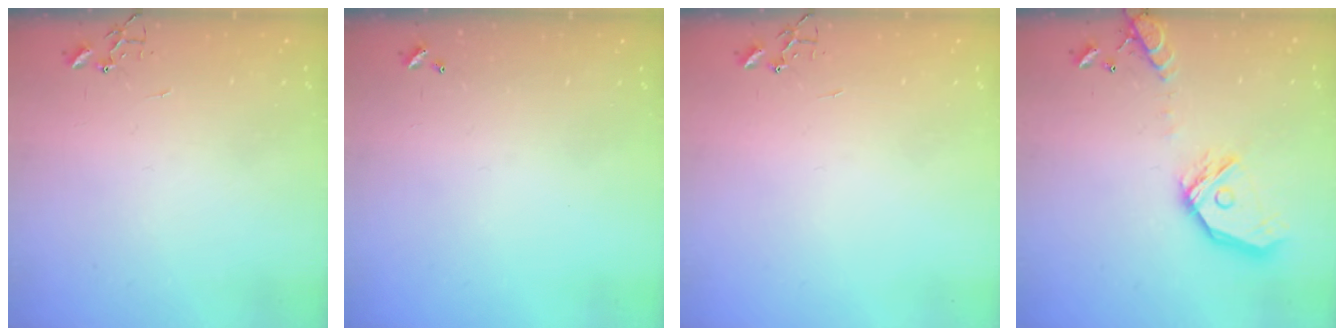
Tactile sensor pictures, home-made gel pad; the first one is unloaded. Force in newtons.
{"total": 0.0}
{"total": 0.0}
{"total": 17.0, "press": 16.8, "slide": 2.7}